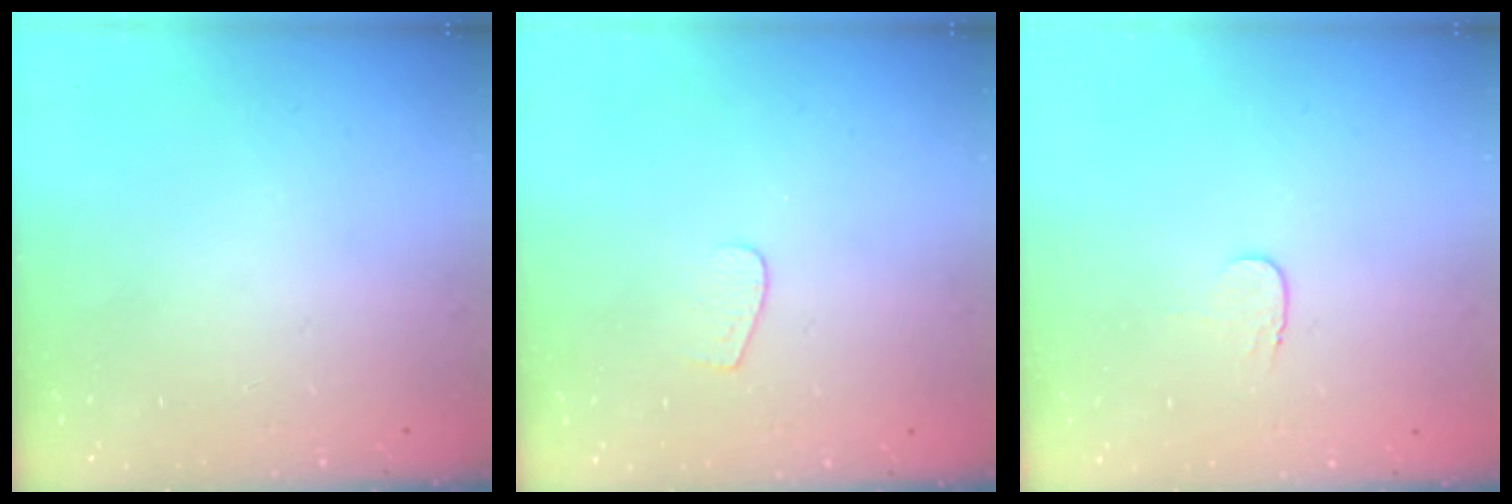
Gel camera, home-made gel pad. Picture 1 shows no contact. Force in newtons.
{"total": 3.7, "press": 3.7, "slide": 0.3}
{"total": 3.5, "press": 3.5, "slide": 0.4}